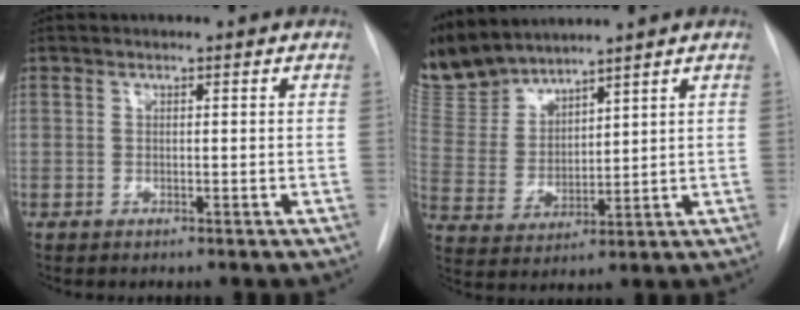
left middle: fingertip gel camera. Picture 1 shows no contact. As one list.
[{"total": 10.3, "force": [10.0, 1.7, 1.8], "torque": [-0.057, 0.004, 0.225]}]